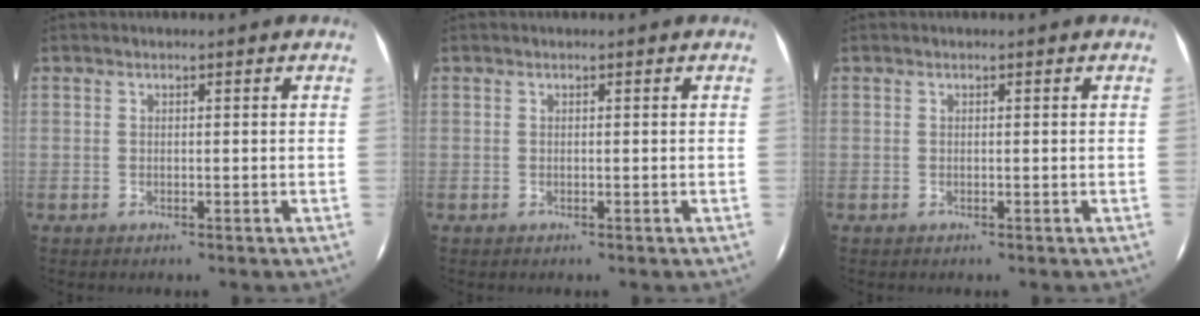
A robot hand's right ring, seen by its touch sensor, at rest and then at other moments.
{"total": 0.0}
{"total": 0.0}